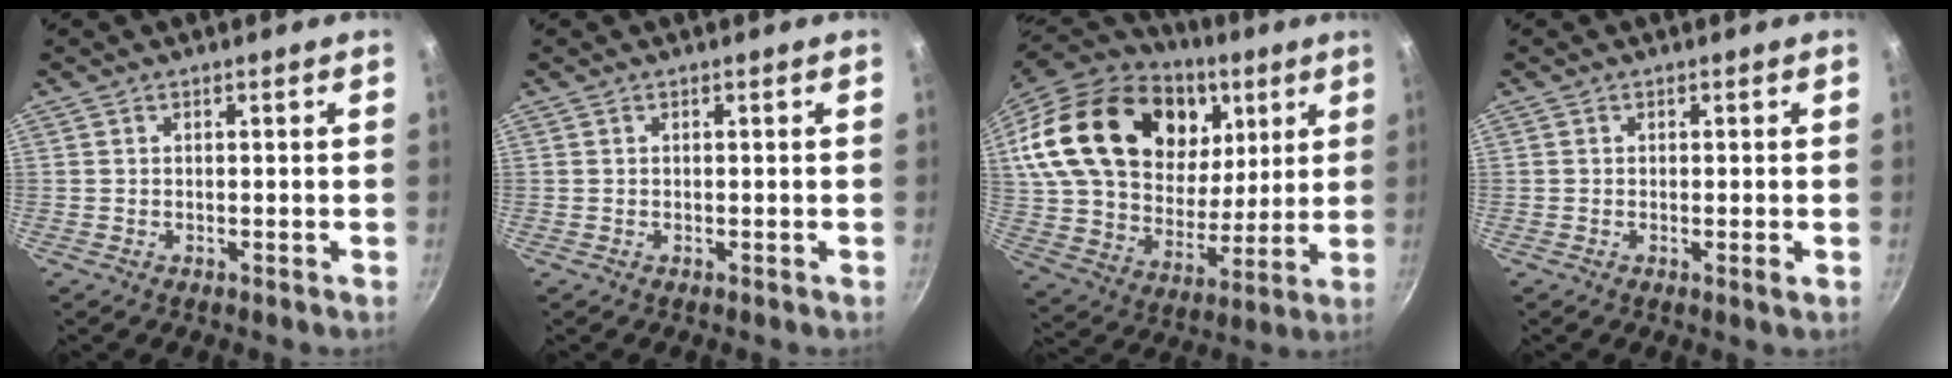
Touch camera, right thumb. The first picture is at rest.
{"total": 0.0}
{"total": 34.7, "force": [13.0, 22.6, 22.9], "torque": [-0.418, -0.015, 0.231]}
{"total": 1.1, "force": [-0.3, 0.0, 1.1], "torque": [-0.019, -0.004, -0.007]}